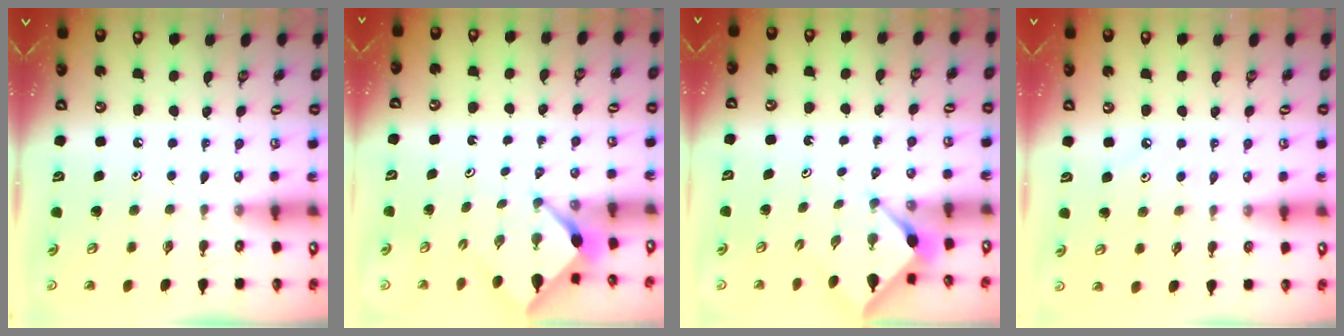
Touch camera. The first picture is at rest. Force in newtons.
{"total": 2.6, "press": 2.6, "slide": 0.1}
{"total": 3.0, "press": 2.9, "slide": 0.4}
{"total": 4.1, "press": 4.1, "slide": 0.5}